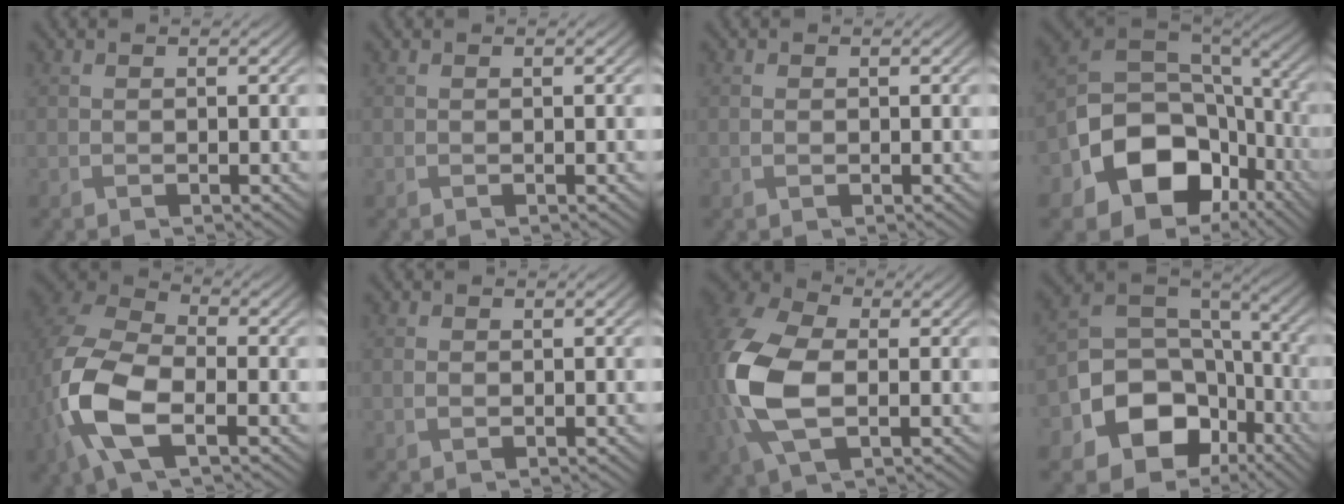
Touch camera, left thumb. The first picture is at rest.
{"total": 0.0}
{"total": 1.0, "force": [0.0, 0.7, 0.7], "torque": [-0.017, -0.001, 0.001]}
{"total": 15.0, "force": [-5.2, 11.3, 8.3], "torque": [-0.185, -0.043, -0.090]}
{"total": 12.8, "force": [-3.4, 7.3, 10.0], "torque": [-0.266, -0.018, -0.070]}
{"total": 1.3, "force": [0.1, 1.0, 0.9], "torque": [-0.025, -0.001, 0.001]}
{"total": 14.2, "force": [-1.0, 9.0, 10.9], "torque": [-0.310, -0.024, -0.016]}
{"total": 13.2, "force": [-5.4, 10.0, 6.6], "torque": [-0.149, -0.041, -0.096]}